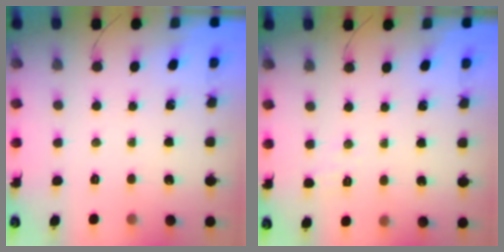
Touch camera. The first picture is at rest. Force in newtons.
{"total": 1.3, "press": 0.5, "slide": 1.3}